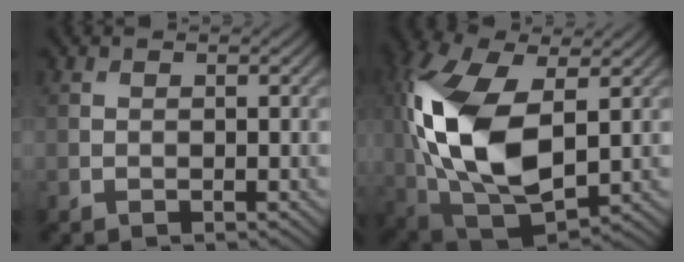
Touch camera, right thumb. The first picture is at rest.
{"total": 16.9, "force": [1.1, 9.4, 14.0], "torque": [-0.328, -0.003, 0.019]}